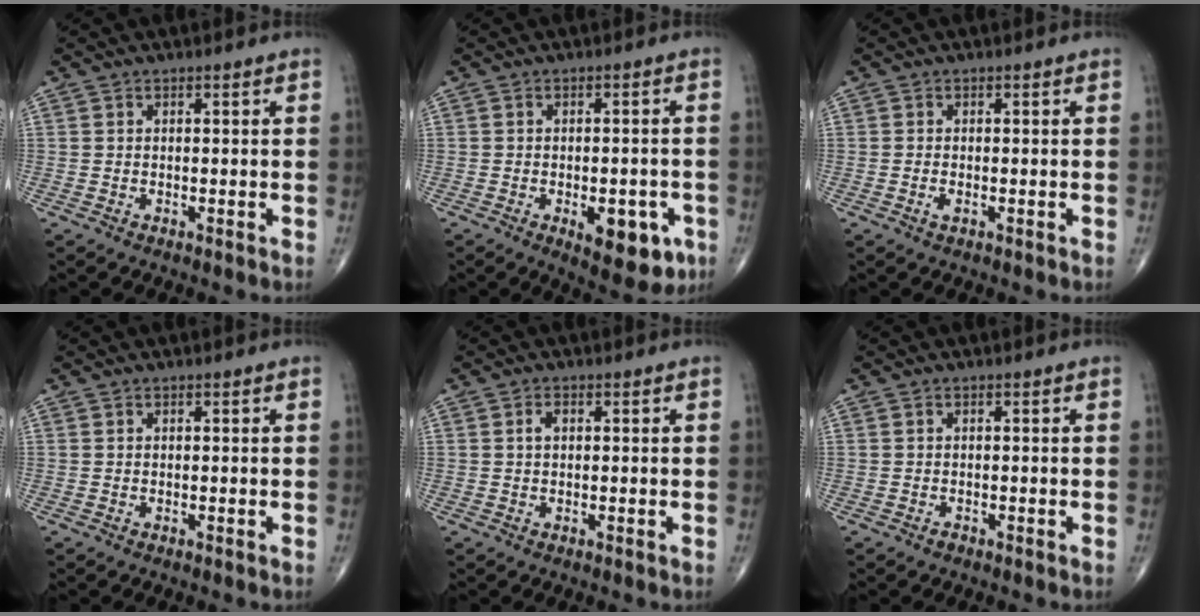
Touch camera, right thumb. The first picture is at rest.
{"total": 10.1, "force": [-3.9, 4.9, 7.9], "torque": [-0.079, 0.006, -0.042]}
{"total": 1.2, "force": [-0.4, 0.6, 1.0], "torque": [-0.021, -0.001, -0.008]}
{"total": 0.0}
{"total": 1.8, "force": [0.3, 1.1, 1.4], "torque": [-0.027, 0.006, 0.006]}
{"total": 0.6, "force": [-0.4, 0.4, 0.2], "torque": [0.000, 0.000, -0.010]}